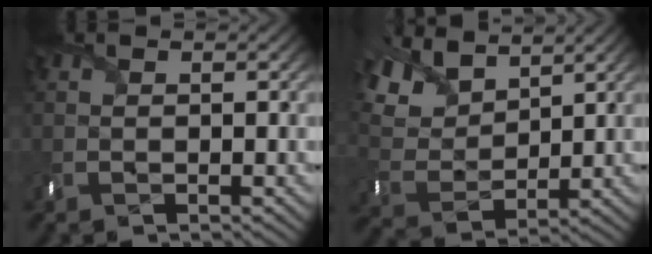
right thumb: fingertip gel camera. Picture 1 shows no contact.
{"total": 10.2, "force": [6.8, 5.3, 5.4], "torque": [-0.166, 0.024, 0.120]}